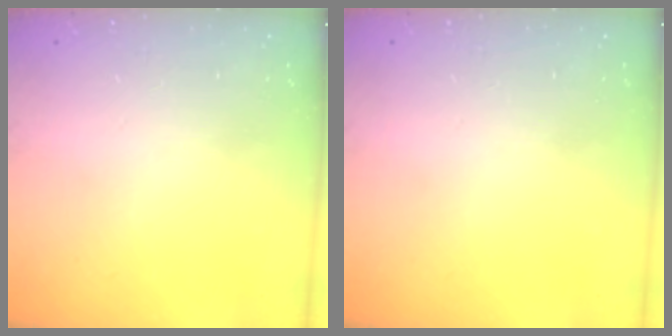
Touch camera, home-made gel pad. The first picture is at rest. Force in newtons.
{"total": 0.0}